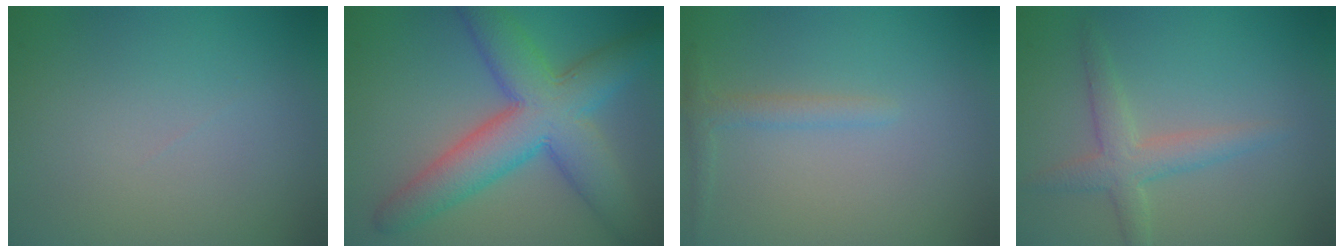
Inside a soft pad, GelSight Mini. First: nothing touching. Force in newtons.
{"total": 9.4, "press": 9.3, "slide": 0.5}
{"total": 1.4, "press": 1.4, "slide": 0.1}
{"total": 2.9, "press": 2.9, "slide": 0.1}